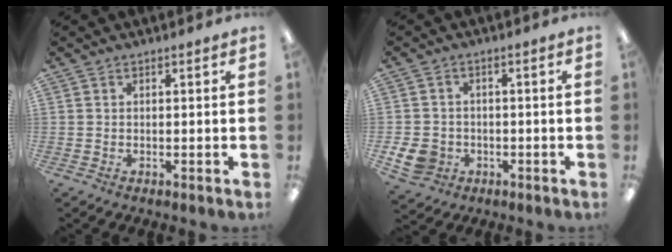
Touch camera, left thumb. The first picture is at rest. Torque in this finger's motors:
{"motor_torque": [-0.32, 0.55, 0.23, -0.26, 0.03]}